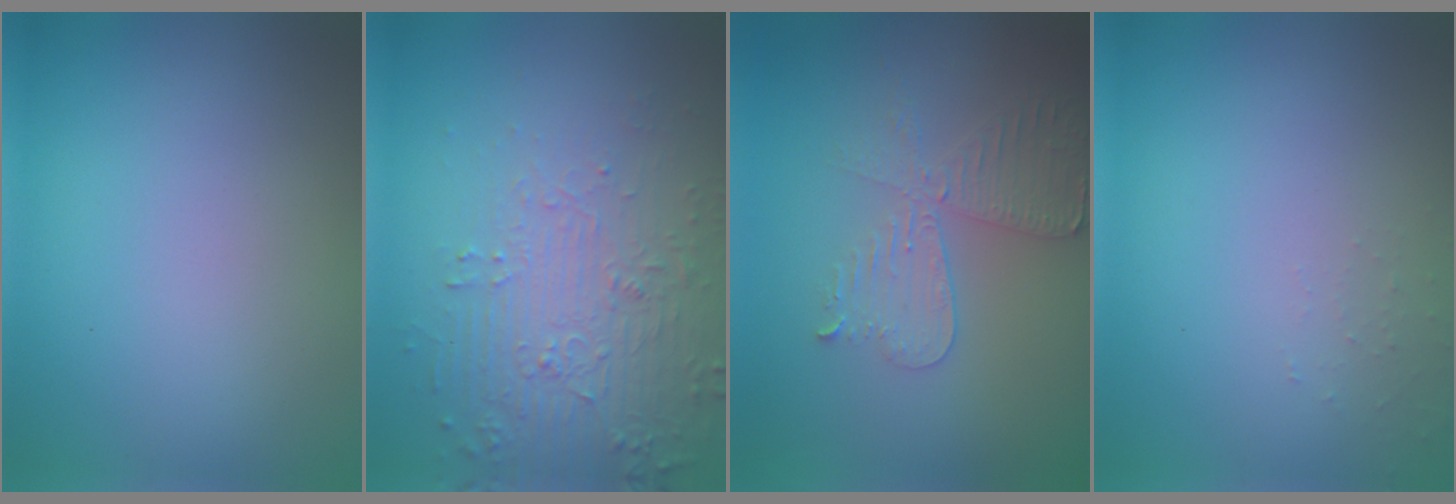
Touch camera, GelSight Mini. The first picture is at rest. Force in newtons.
{"total": 6.0, "press": 3.9, "slide": 4.6}
{"total": 4.3, "press": 3.8, "slide": 2.2}
{"total": 0.7, "press": 0.7, "slide": 0.1}